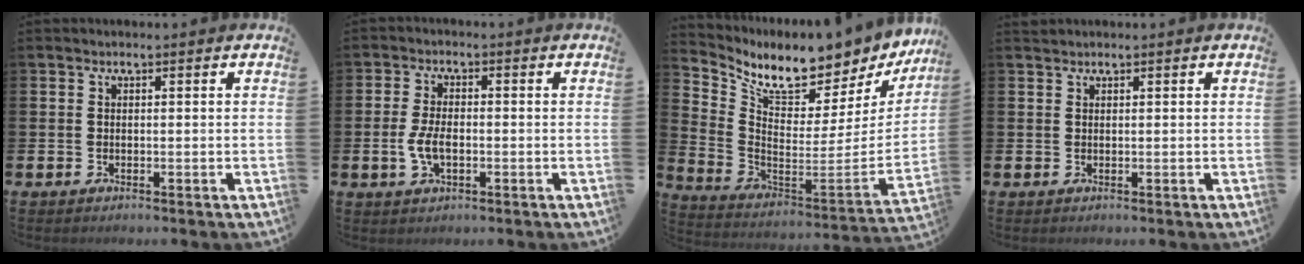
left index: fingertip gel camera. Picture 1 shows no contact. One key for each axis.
{"total": 4.2, "fx": -0.6, "fy": 2.1, "fz": 3.5, "tx": -0.068, "ty": 0.003, "tz": -0.014}
{"total": 8.1, "fx": 7.3, "fy": 2.3, "fz": 2.6, "tx": -0.080, "ty": -0.073, "tz": 0.121}
{"total": 0.8, "fx": 0.8, "fy": 0.1, "fz": -0.1, "tx": 0.009, "ty": 0.000, "tz": 0.013}